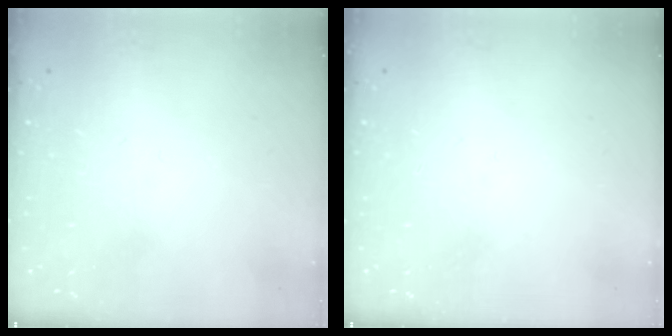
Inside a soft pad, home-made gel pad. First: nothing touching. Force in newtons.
{"total": 0.0}